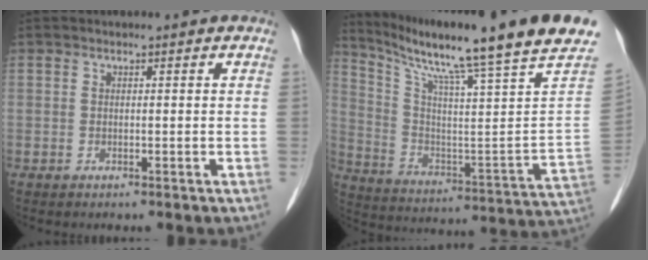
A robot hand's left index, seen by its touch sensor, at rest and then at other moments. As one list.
[{"total": 25.6, "force": [19.5, -0.8, 16.6], "torque": [-0.276, -0.050, 0.283]}]